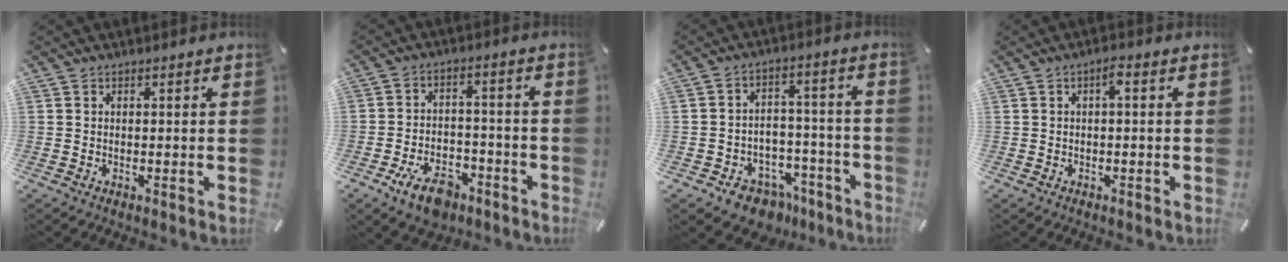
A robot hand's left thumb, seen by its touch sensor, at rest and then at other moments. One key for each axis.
{"total": 9.7, "fx": -5.9, "fy": 5.5, "fz": 5.4, "tx": -0.095, "ty": 0.038, "tz": -0.101}
{"total": 8.5, "fx": -6.0, "fy": 5.7, "fz": 1.8, "tx": -0.016, "ty": 0.046, "tz": -0.098}
{"total": 2.2, "fx": -0.1, "fy": 0.6, "fz": 2.2, "tx": -0.042, "ty": 0.009, "tz": -0.005}